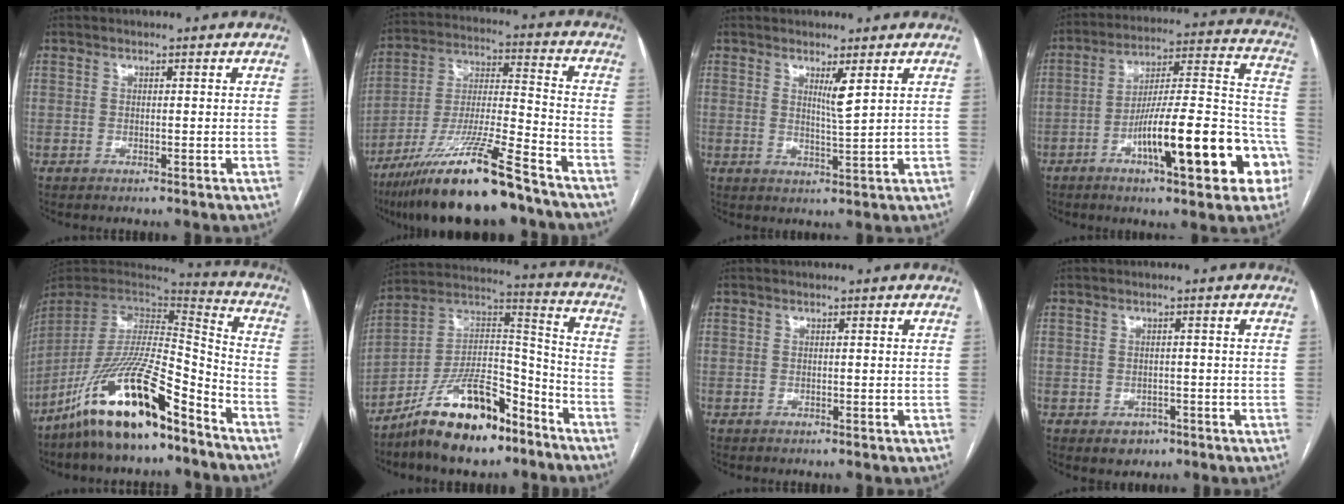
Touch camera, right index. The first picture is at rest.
{"total": 19.1, "force": [-13.9, 1.4, 13.1], "torque": [-0.243, -0.032, -0.249]}
{"total": 3.0, "force": [1.5, -0.4, 2.6], "torque": [-0.048, -0.013, 0.028]}
{"total": 21.0, "force": [-8.4, 3.9, 18.8], "torque": [-0.235, 0.027, -0.118]}
{"total": 19.9, "force": [-14.2, 3.3, 13.6], "torque": [-0.276, -0.016, -0.260]}
{"total": 17.0, "force": [-12.1, 5.7, 10.5], "torque": [-0.183, 0.033, -0.209]}
{"total": 0.0}
{"total": 2.8, "force": [-1.4, 2.3, 0.9], "torque": [-0.005, 0.005, -0.011]}